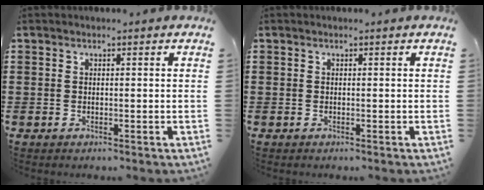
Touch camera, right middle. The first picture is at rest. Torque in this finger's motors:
{"motor_torque": [0.25, 0.03, 0.57, 0.01]}